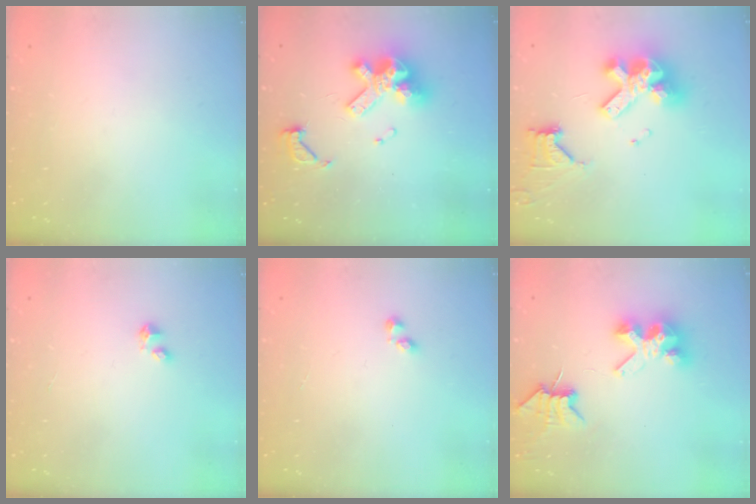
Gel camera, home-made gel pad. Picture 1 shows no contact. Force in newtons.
{"total": 16.5, "press": 16.4, "slide": 1.8}
{"total": 16.0, "press": 15.9, "slide": 1.8}
{"total": 2.4, "press": 2.4, "slide": 0.1}
{"total": 1.4, "press": 1.4, "slide": 0.5}
{"total": 6.7, "press": 6.7, "slide": 0.6}